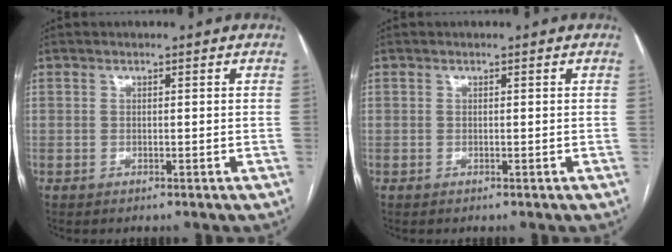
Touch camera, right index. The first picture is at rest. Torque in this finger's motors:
{"motor_torque": [-0.09, 0.09, 0.00, 0.00]}